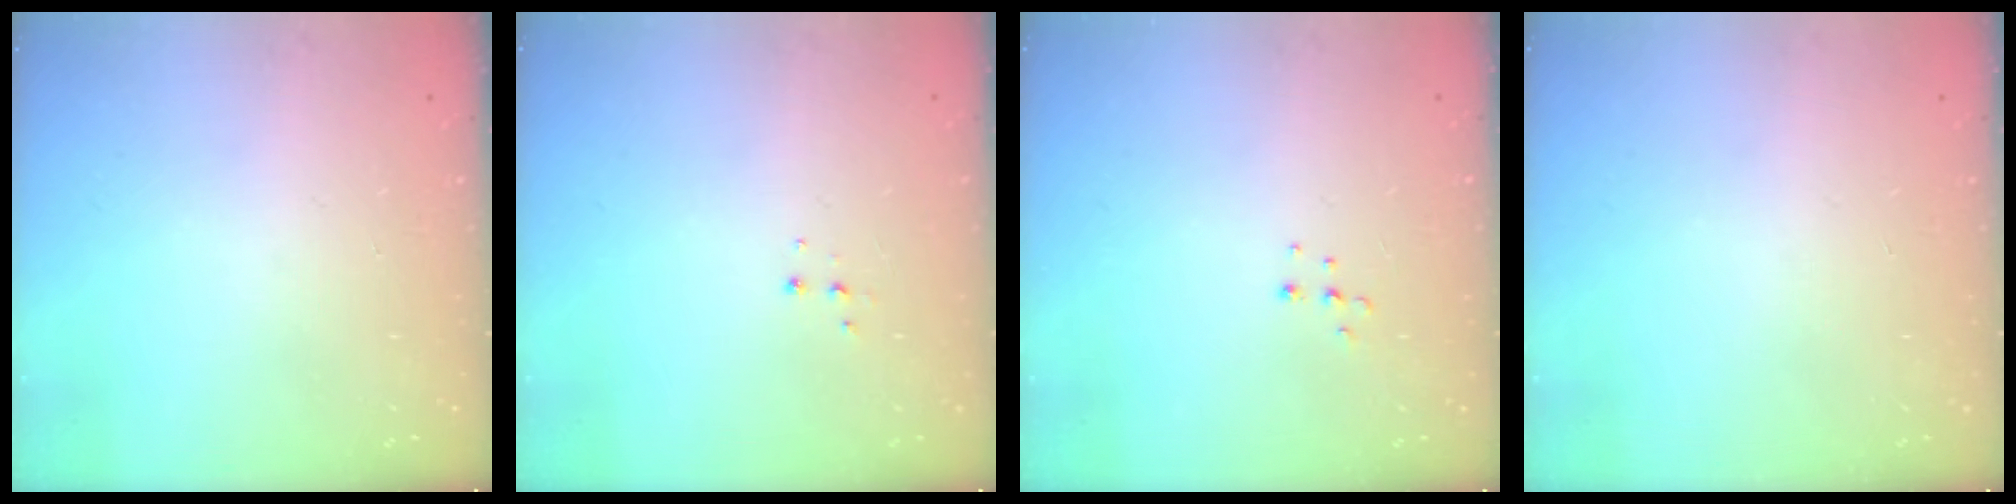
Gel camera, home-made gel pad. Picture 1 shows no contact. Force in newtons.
{"total": 3.9, "press": 3.9, "slide": 0.5}
{"total": 5.1, "press": 5.0, "slide": 0.4}
{"total": 0.0}